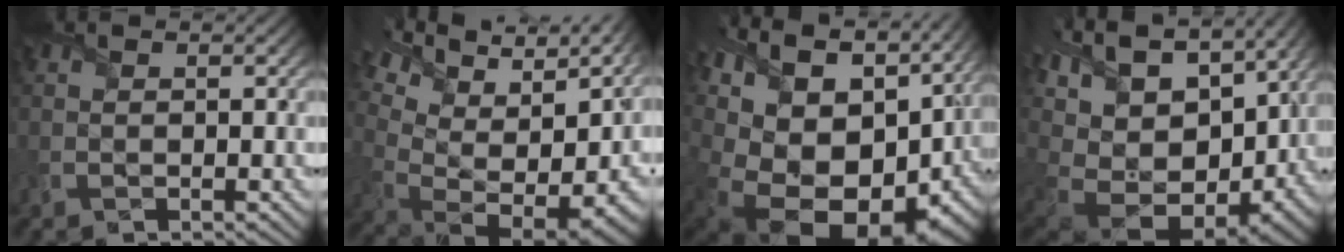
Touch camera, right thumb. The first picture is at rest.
{"total": 15.5, "force": [4.5, 9.4, 11.5], "torque": [-0.189, 0.026, 0.139]}
{"total": 18.6, "force": [-1.1, 12.8, 13.4], "torque": [-0.258, -0.025, 0.034]}
{"total": 17.1, "force": [0.8, 10.4, 13.5], "torque": [-0.268, -0.018, 0.062]}